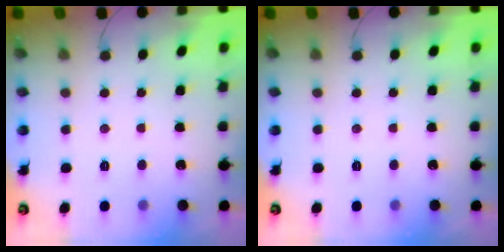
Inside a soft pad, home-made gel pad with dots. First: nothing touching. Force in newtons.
{"total": 0.0}